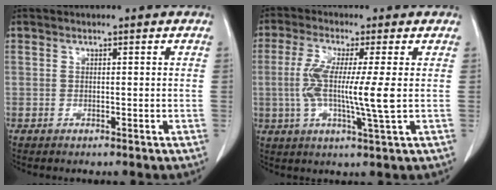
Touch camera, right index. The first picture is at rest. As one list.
[{"total": 9.9, "force": [-0.1, 0.1, 9.9], "torque": [-0.204, -0.010, -0.008]}]